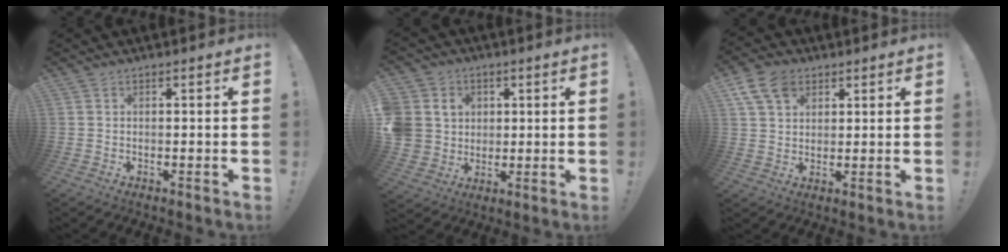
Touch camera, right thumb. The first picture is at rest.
{"total": 9.1, "force": [1.3, 8.6, 2.7], "torque": [-0.056, 0.003, 0.035]}
{"total": 9.8, "force": [5.0, 6.8, 4.9], "torque": [-0.085, -0.011, 0.099]}